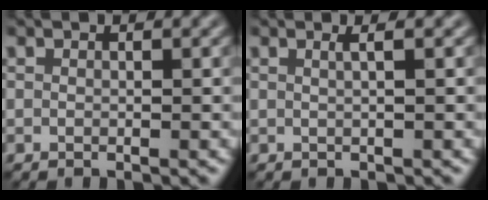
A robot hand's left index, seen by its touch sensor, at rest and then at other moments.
{"total": 1.8, "force": [0.6, 0.7, 1.5], "torque": [-0.012, 0.001, -0.003]}